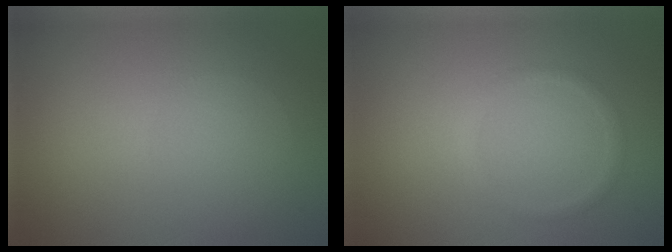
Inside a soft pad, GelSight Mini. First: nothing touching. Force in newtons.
{"total": 1.0, "press": 1.0, "slide": 0.0}